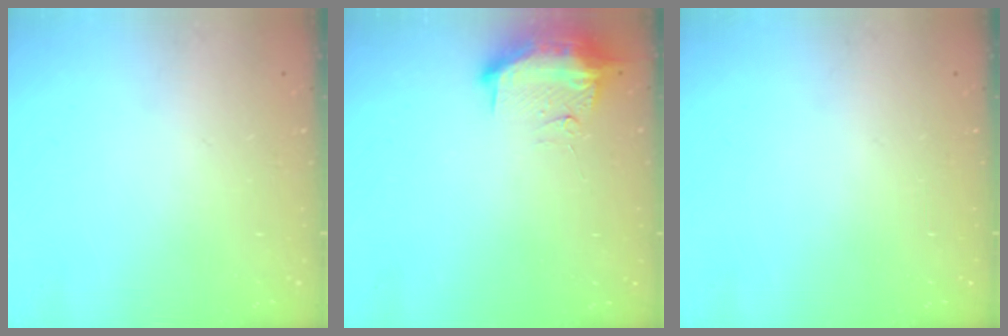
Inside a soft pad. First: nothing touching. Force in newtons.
{"total": 11.3, "press": 10.3, "slide": 4.7}
{"total": 0.0}